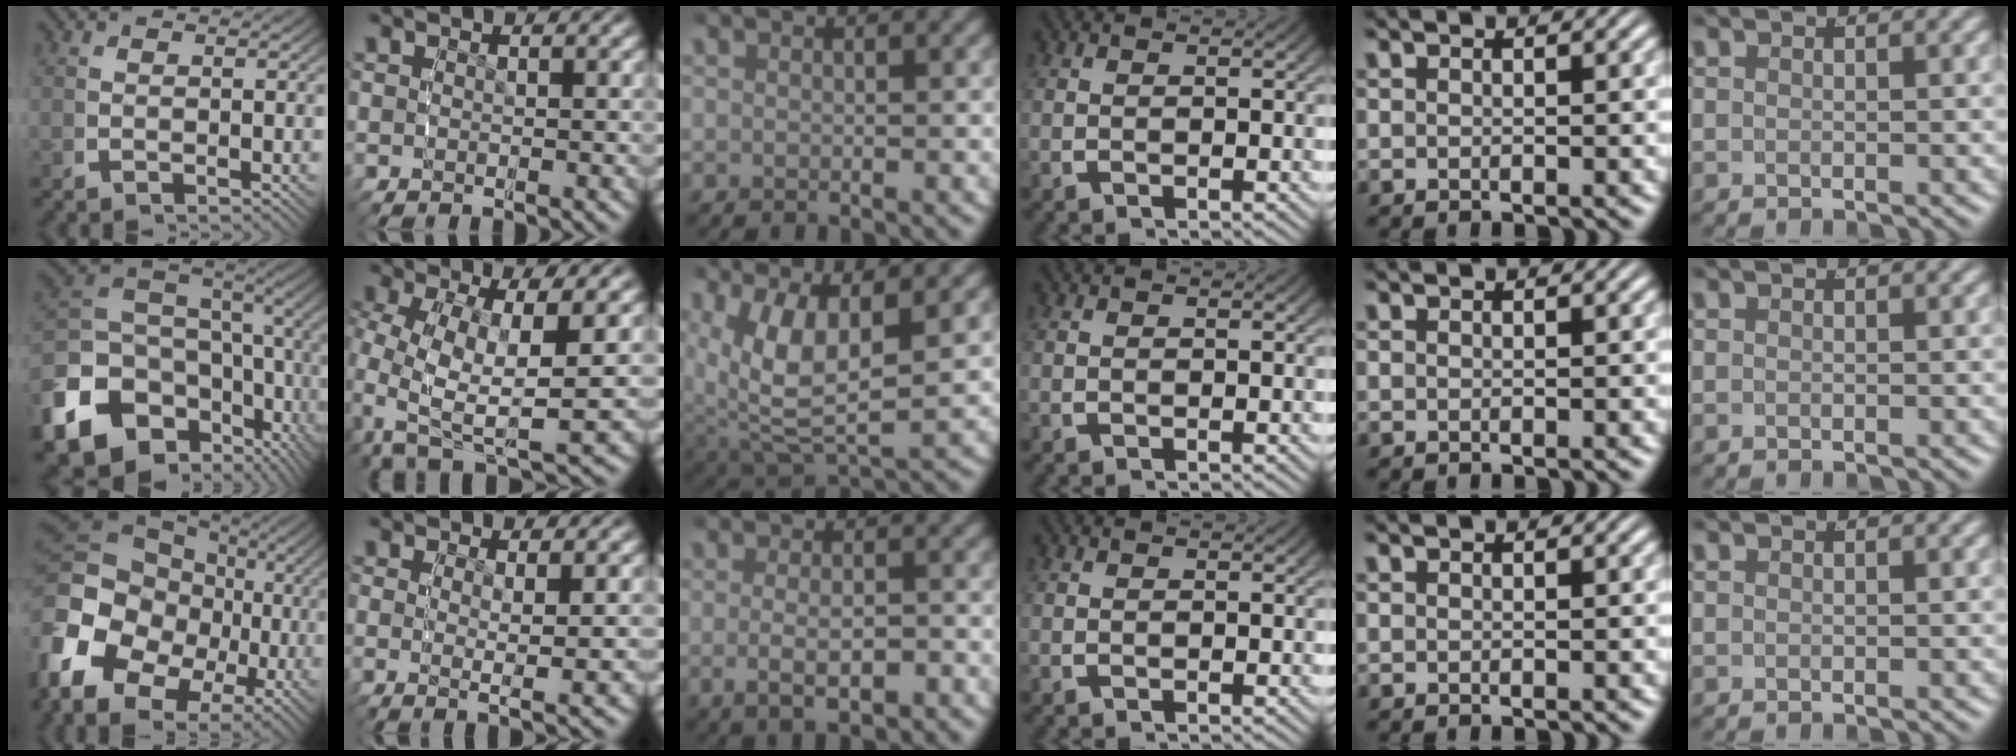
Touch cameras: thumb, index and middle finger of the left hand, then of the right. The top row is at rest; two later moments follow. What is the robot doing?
{"motion": "grasp_and_lifting", "object": "backpack"}